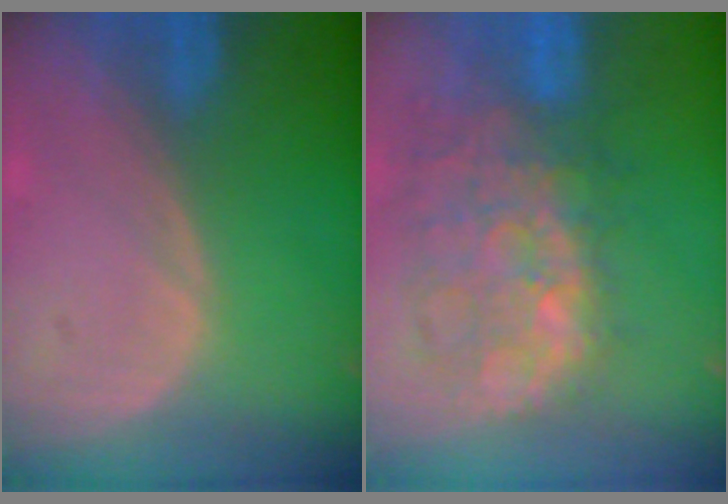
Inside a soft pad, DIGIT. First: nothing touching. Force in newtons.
{"total": 10.9, "press": 10.2, "slide": 3.8}